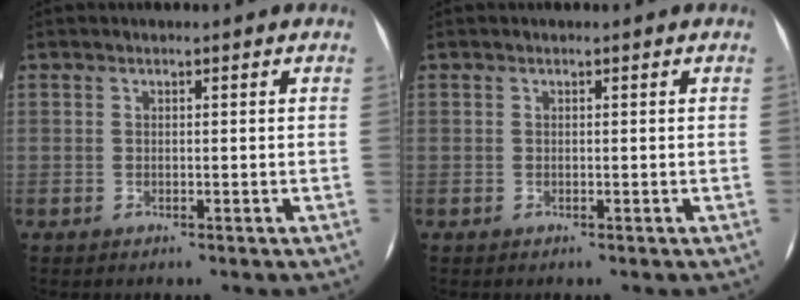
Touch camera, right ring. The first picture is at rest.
{"total": 0.0}